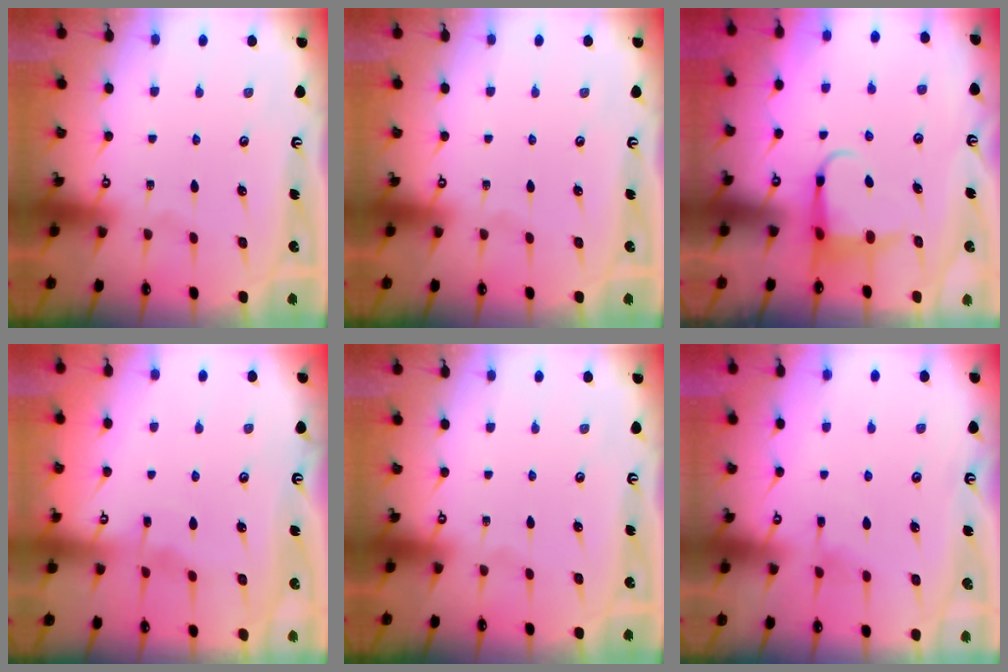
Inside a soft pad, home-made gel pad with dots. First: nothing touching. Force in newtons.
{"total": 0.0}
{"total": 5.0, "press": 5.0, "slide": 0.2}
{"total": 4.0, "press": 4.0, "slide": 0.6}
{"total": 0.0}
{"total": 4.3, "press": 4.3, "slide": 0.5}